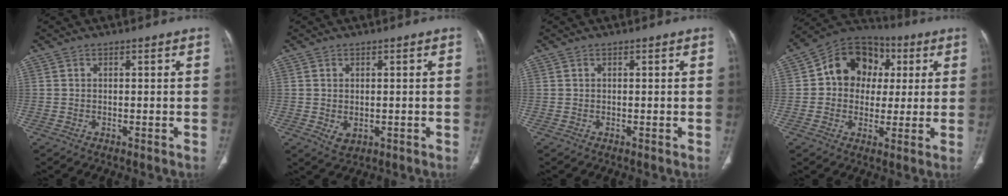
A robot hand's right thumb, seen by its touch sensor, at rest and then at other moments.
{"total": 2.6, "force": [-0.4, 1.9, 1.8], "torque": [-0.028, -0.005, 0.005]}
{"total": 0.0}
{"total": 13.9, "force": [2.6, 11.5, 7.3], "torque": [-0.071, 0.015, 0.032]}